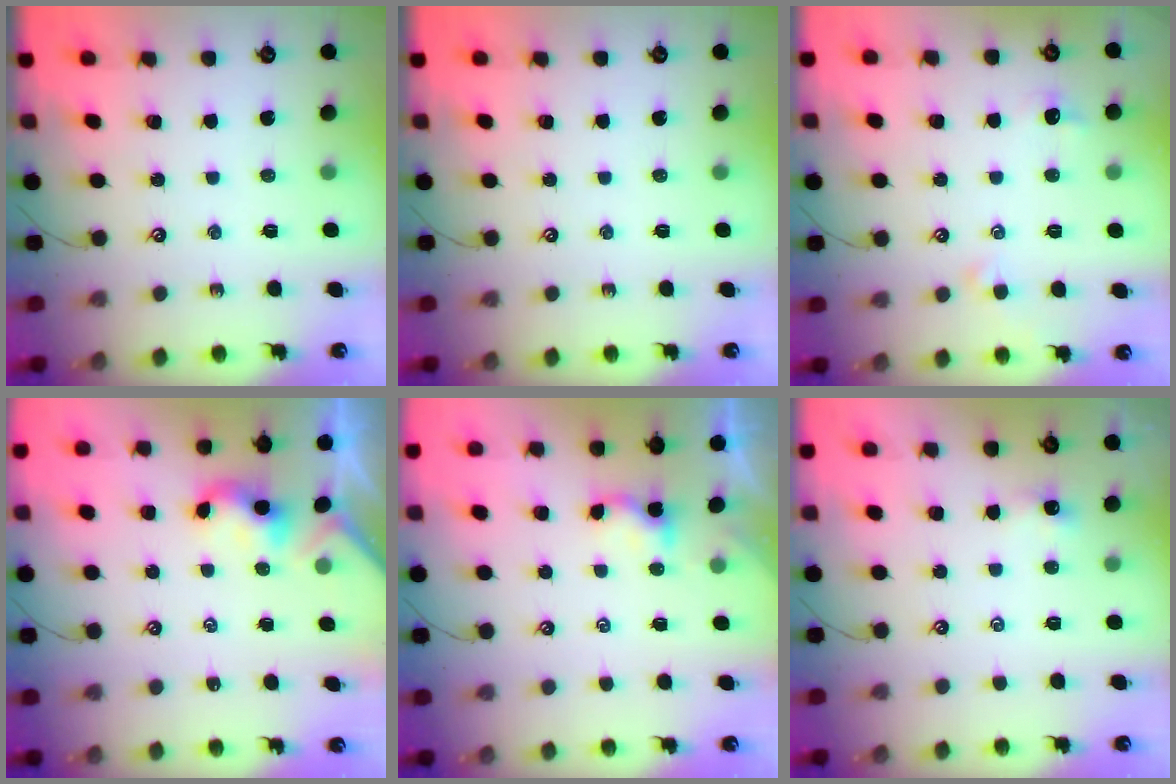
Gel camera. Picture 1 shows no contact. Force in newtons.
{"total": 0.0}
{"total": 0.7, "press": 0.4, "slide": 0.5}
{"total": 2.1, "press": 2.1, "slide": 0.2}
{"total": 2.9, "press": 2.9, "slide": 0.2}
{"total": 2.3, "press": 2.3, "slide": 0.2}